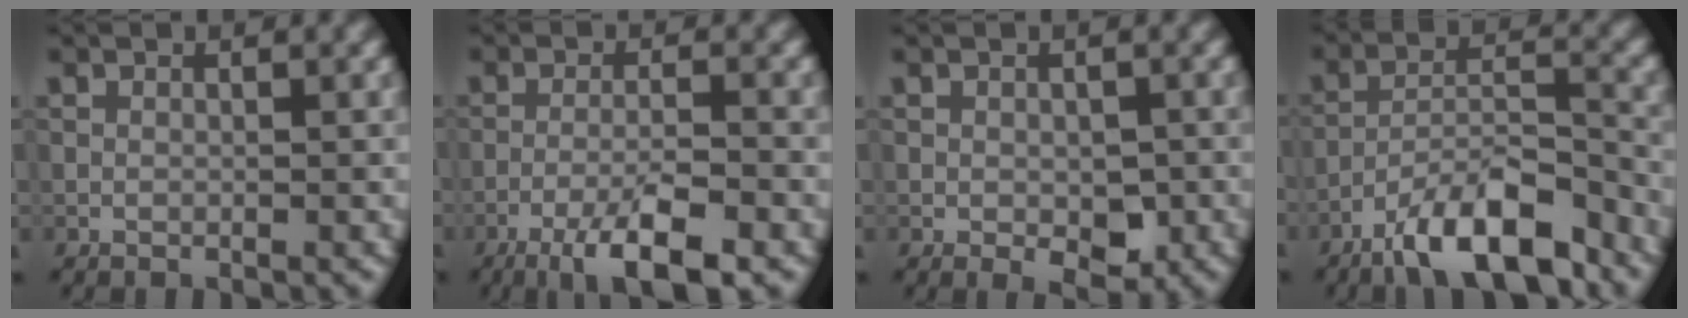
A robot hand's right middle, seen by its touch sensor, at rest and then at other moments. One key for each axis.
{"total": 5.9, "fx": -3.6, "fy": 1.0, "fz": 4.6, "tx": -0.076, "ty": 0.004, "tz": -0.064}
{"total": 3.0, "fx": -0.7, "fy": 1.6, "fz": 2.4, "tx": -0.032, "ty": -0.006, "tz": -0.006}
{"total": 8.9, "fx": -6.5, "fy": 2.3, "fz": 5.6, "tx": -0.086, "ty": 0.007, "tz": -0.117}